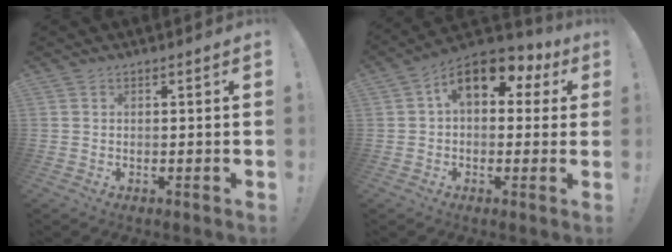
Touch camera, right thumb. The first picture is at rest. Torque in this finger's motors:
{"motor_torque": [1.92, 2.16, 1.41, 0.00, 0.07]}